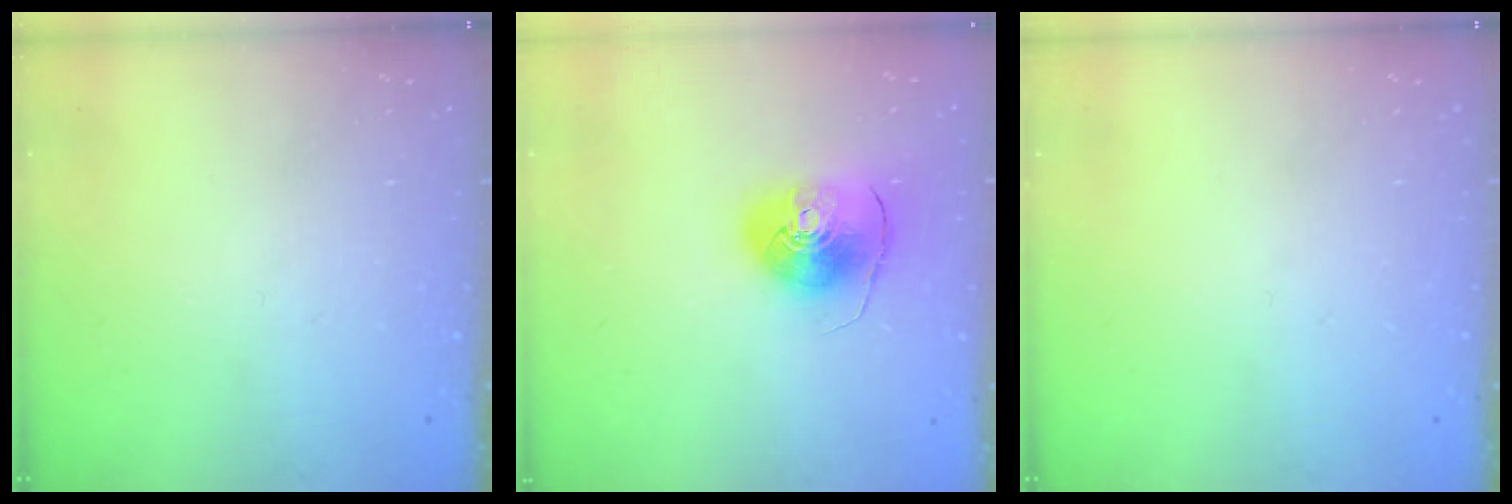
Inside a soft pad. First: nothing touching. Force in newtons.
{"total": 10.2, "press": 10.1, "slide": 1.5}
{"total": 0.0}